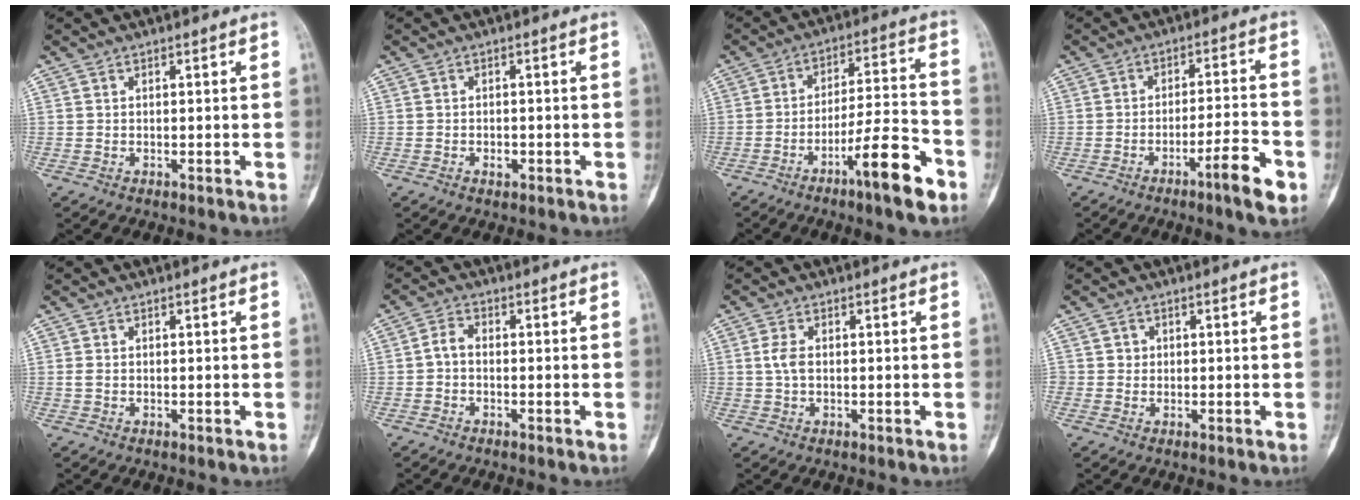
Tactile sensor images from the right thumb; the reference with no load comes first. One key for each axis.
{"total": 1.5, "fx": -0.6, "fy": 1.0, "fz": 0.9, "tx": -0.012, "ty": 0.004, "tz": -0.009}
{"total": 12.6, "fx": -6.9, "fy": 2.2, "fz": 10.3, "tx": -0.162, "ty": 0.048, "tz": -0.111}
{"total": 8.0, "fx": -4.2, "fy": 0.9, "fz": 6.7, "tx": -0.104, "ty": 0.026, "tz": -0.064}
{"total": 0.8, "fx": -0.1, "fy": 0.6, "fz": 0.6, "tx": -0.017, "ty": -0.001, "tz": -0.002}
{"total": 2.6, "fx": -0.7, "fy": 1.6, "fz": 1.9, "tx": -0.035, "ty": 0.012, "tz": -0.021}
{"total": 2.6, "fx": 0.2, "fy": 1.5, "fz": 2.2, "tx": -0.048, "ty": 0.004, "tz": 0.000}
{"total": 1.5, "fx": 0.1, "fy": 1.5, "fz": 0.2, "tx": 0.007, "ty": 0.005, "tz": 0.000}